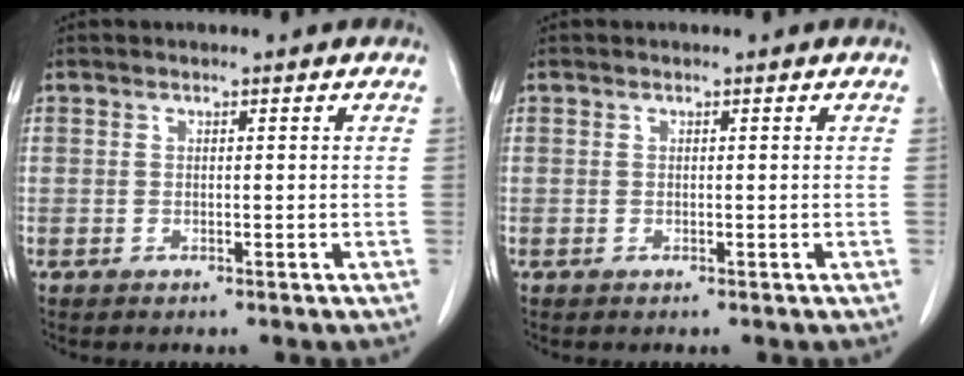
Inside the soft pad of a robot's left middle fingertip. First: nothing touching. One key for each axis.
{"total": 0.0}